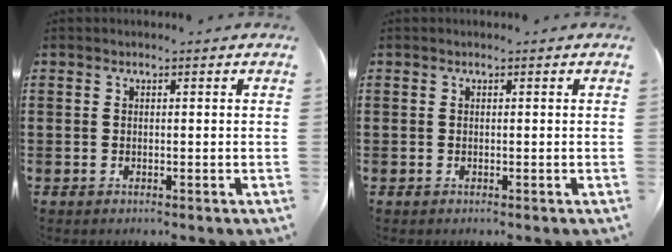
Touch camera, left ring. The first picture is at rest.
{"total": 0.0}